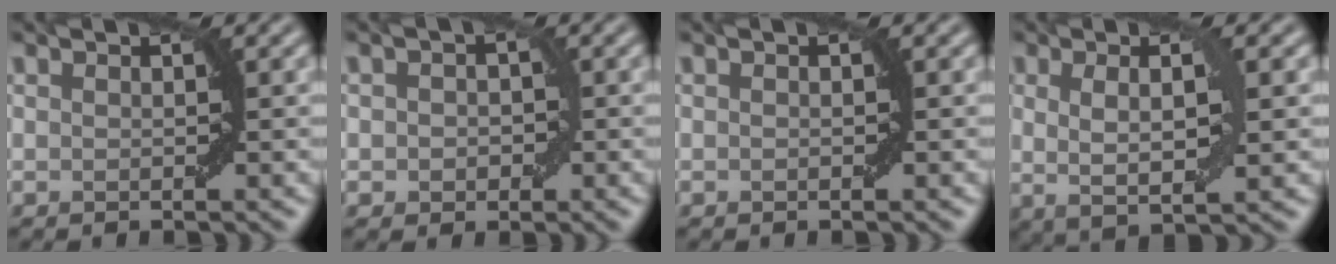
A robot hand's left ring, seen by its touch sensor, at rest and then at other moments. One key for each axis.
{"total": 1.9, "fx": -0.2, "fy": 1.6, "fz": 1.0, "tx": -0.004, "ty": -0.001, "tz": -0.007}
{"total": 0.0}
{"total": 3.9, "fx": 0.6, "fy": 0.8, "fz": 3.8, "tx": -0.068, "ty": -0.004, "tz": 0.013}